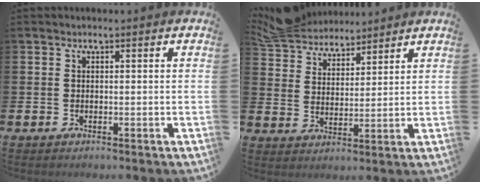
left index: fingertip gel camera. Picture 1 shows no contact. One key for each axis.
{"total": 6.2, "fx": 6.0, "fy": 1.6, "fz": 0.2, "tx": -0.034, "ty": -0.029, "tz": 0.112}